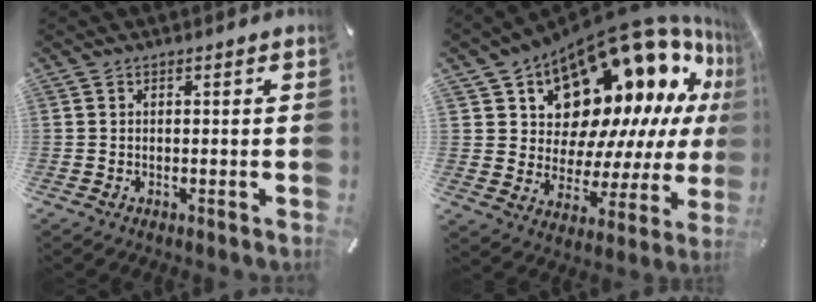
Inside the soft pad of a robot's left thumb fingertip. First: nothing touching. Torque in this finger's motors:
{"motor_torque": [1.87, 1.77, 2.13, 0.61, 0.30]}